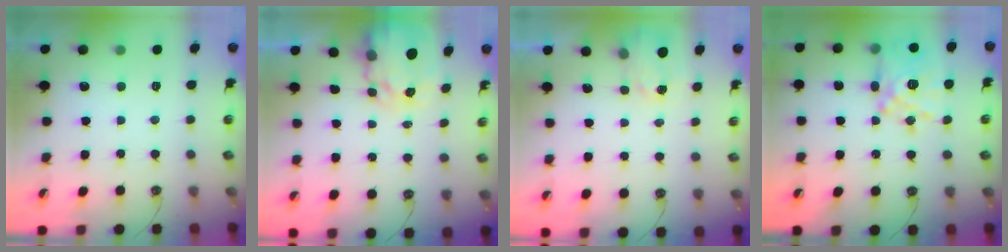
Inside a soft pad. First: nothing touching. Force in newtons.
{"total": 4.6, "press": 4.5, "slide": 0.4}
{"total": 1.5, "press": 1.5, "slide": 0.2}
{"total": 13.4, "press": 13.4, "slide": 1.3}